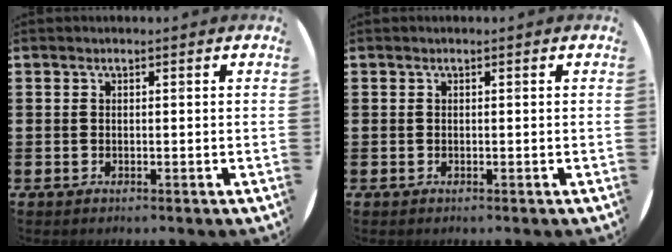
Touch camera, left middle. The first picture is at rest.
{"total": 0.0}